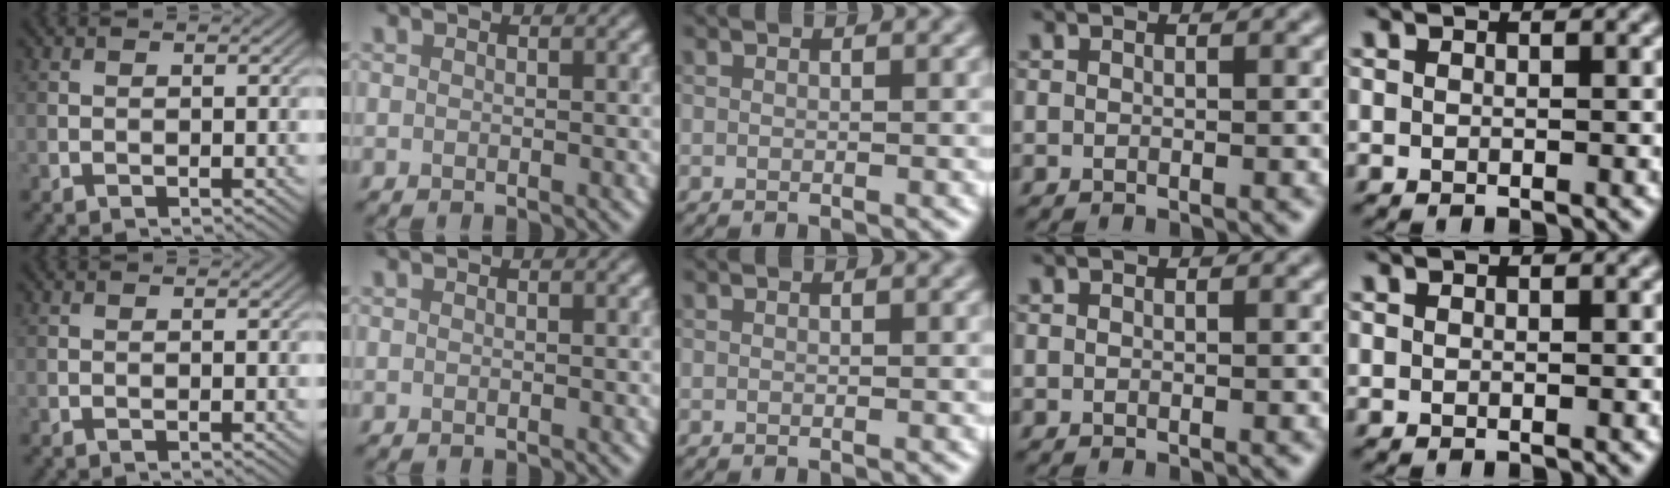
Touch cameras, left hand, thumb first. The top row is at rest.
{}